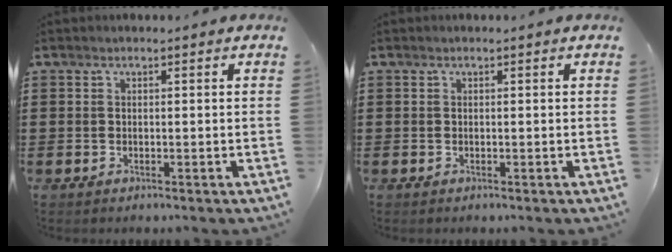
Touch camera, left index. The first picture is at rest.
{"total": 0.0}